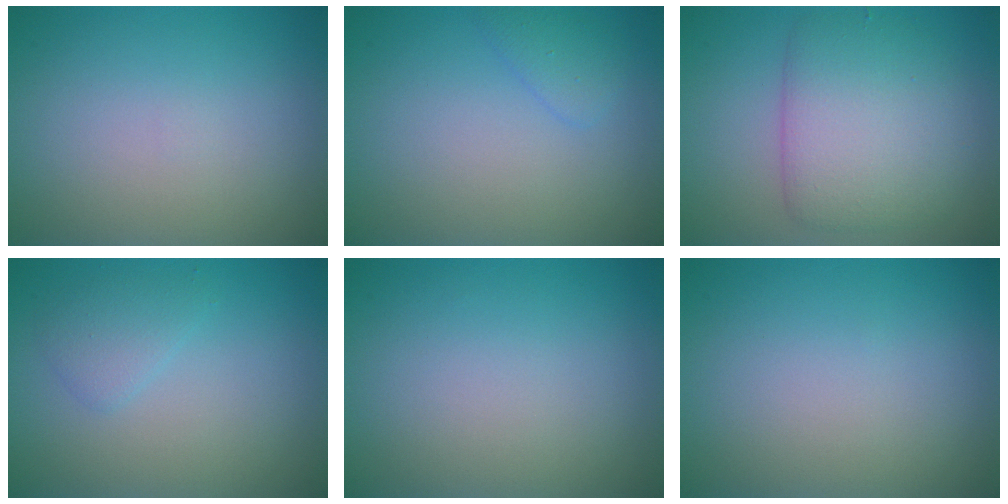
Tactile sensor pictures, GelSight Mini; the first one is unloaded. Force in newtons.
{"total": 1.3, "press": 1.3, "slide": 0.0}
{"total": 6.0, "press": 6.0, "slide": 0.2}
{"total": 1.6, "press": 1.6, "slide": 0.0}
{"total": 0.0}
{"total": 0.0}